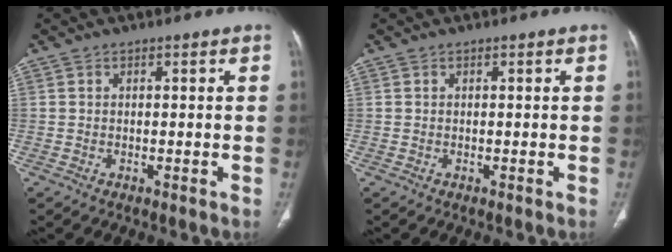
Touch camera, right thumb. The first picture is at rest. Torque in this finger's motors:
{"motor_torque": [0.03, 0.03, -0.02, -0.01, -0.01]}